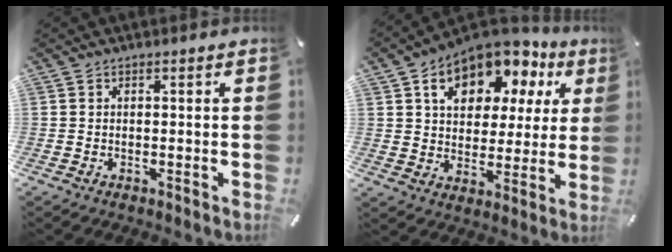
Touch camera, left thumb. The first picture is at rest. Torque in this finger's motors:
{"motor_torque": [2.51, 2.50, 2.06, -0.71, 0.28]}